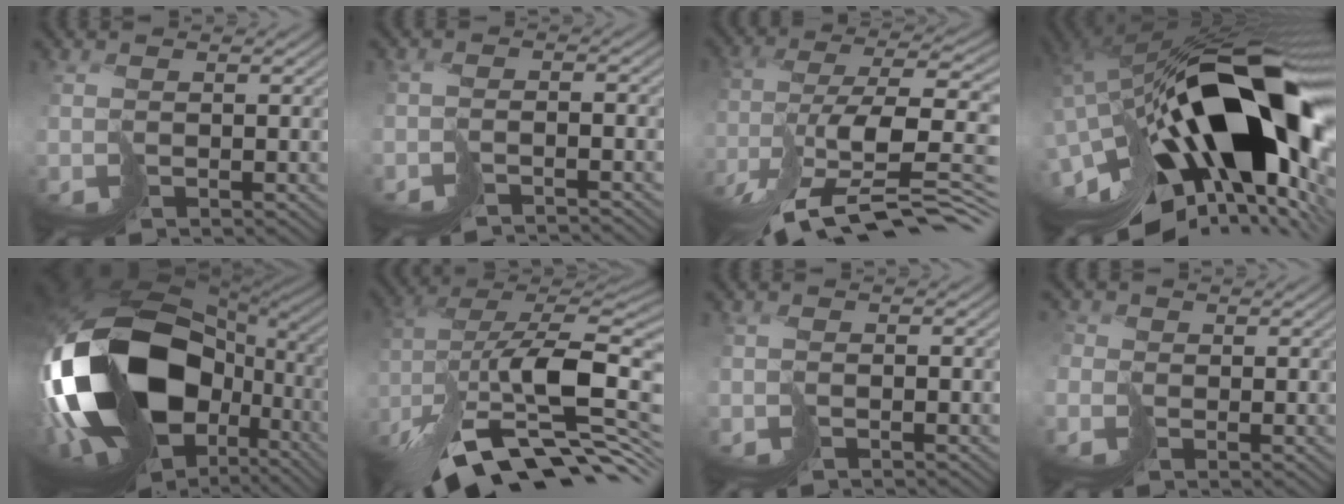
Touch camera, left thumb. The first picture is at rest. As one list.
[{"total": 2.6, "force": [-2.6, -0.3, 0.4], "torque": [-0.001, 0.001, -0.045]}, {"total": 13.0, "force": [-7.0, 4.5, 10.0], "torque": [-0.195, 0.011, -0.117]}, {"total": 20.3, "force": [-4.0, 9.8, 17.3], "torque": [-0.309, -0.020, -0.066]}, {"total": 21.2, "force": [-2.9, 13.9, 15.7], "torque": [-0.367, -0.066, -0.008]}, {"total": 14.9, "force": [-6.3, 6.9, 11.7], "torque": [-0.225, -0.004, -0.099]}, {"total": 0.7, "force": [-0.7, -0.1, 0.0], "torque": [0.004, 0.004, -0.015]}, {"total": 1.5, "force": [-0.6, 1.3, -0.5], "torque": [0.016, 0.005, -0.022]}]